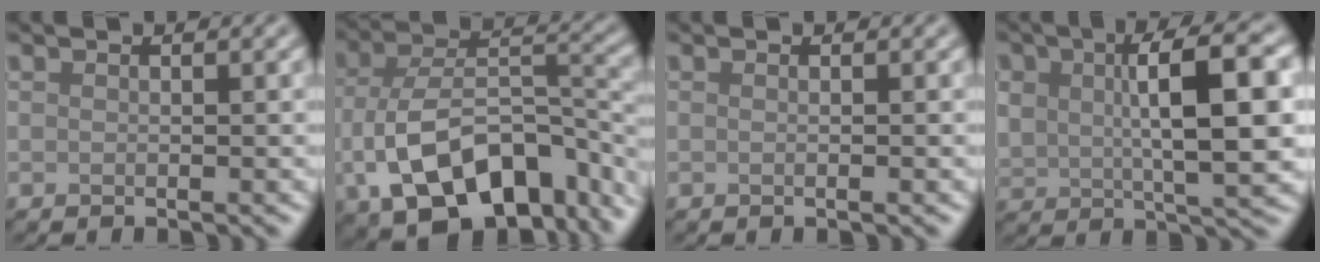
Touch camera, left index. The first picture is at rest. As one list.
[{"total": 13.9, "force": [-5.8, 7.5, 10.2], "torque": [-0.187, -0.007, -0.092]}, {"total": 0.8, "force": [0.0, 0.3, 0.8], "torque": [-0.009, -0.002, -0.005]}, {"total": 9.5, "force": [1.7, 4.1, 8.4], "torque": [-0.142, 0.005, 0.028]}]